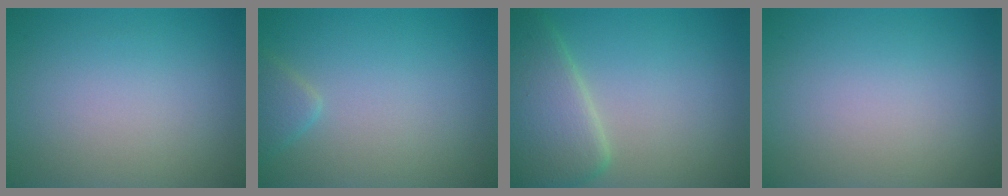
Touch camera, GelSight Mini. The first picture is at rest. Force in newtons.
{"total": 1.5, "press": 1.5, "slide": 0.2}
{"total": 6.1, "press": 6.1, "slide": 0.3}
{"total": 0.0}